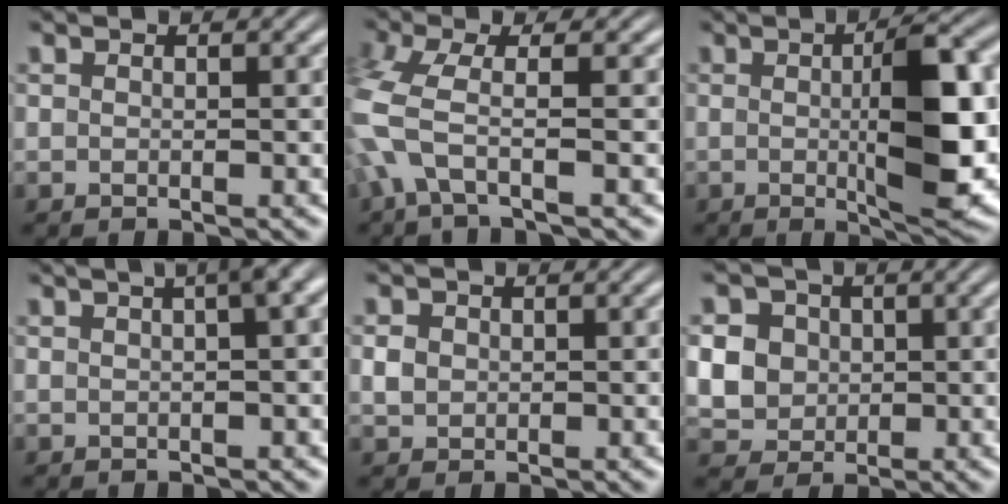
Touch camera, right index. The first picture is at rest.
{"total": 4.8, "force": [-1.2, 2.7, 3.8], "torque": [-0.120, -0.021, -0.015]}
{"total": 9.0, "force": [-0.4, 2.0, 8.7], "torque": [-0.126, 0.000, -0.008]}
{"total": 6.7, "force": [2.9, 2.7, 5.4], "torque": [-0.053, 0.037, 0.028]}
{"total": 1.3, "force": [0.0, 1.1, 0.6], "torque": [-0.016, -0.006, 0.008]}
{"total": 9.3, "force": [0.3, 8.7, 3.4], "torque": [-0.096, -0.028, 0.006]}